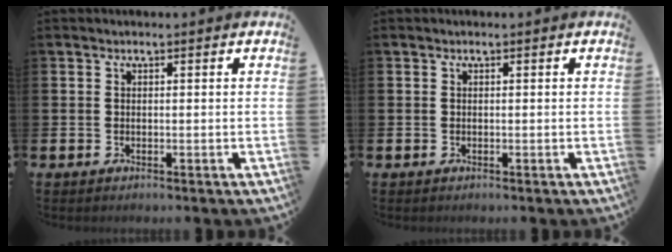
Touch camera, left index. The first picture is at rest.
{"total": 0.0}